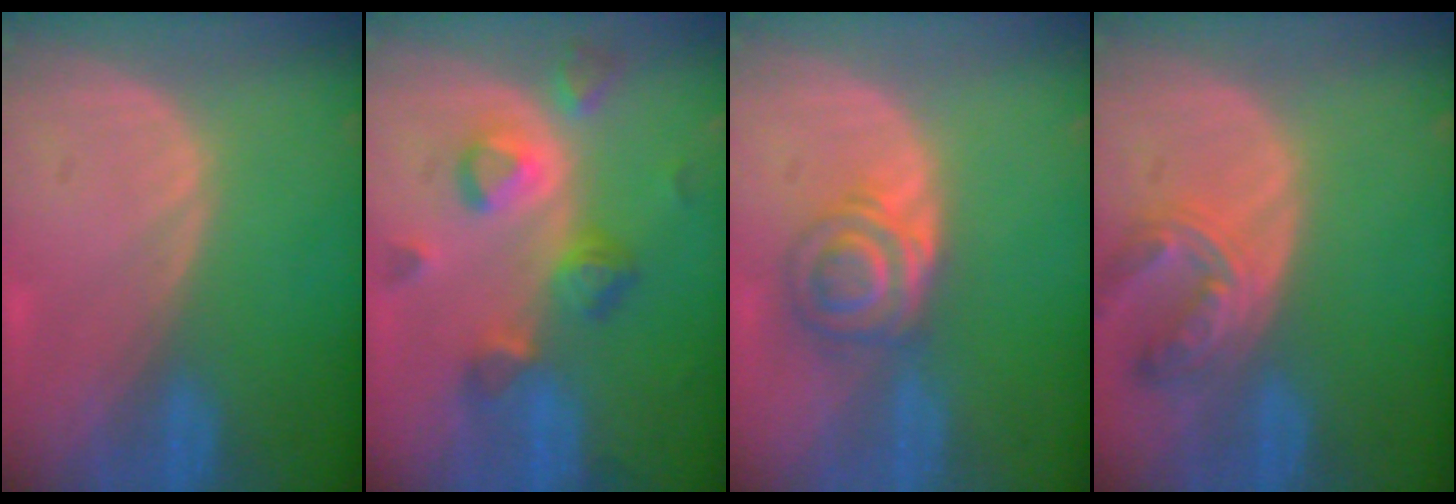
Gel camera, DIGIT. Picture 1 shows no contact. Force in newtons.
{"total": 7.4, "press": 7.3, "slide": 1.2}
{"total": 6.0, "press": 5.5, "slide": 2.2}
{"total": 6.9, "press": 6.3, "slide": 3.0}